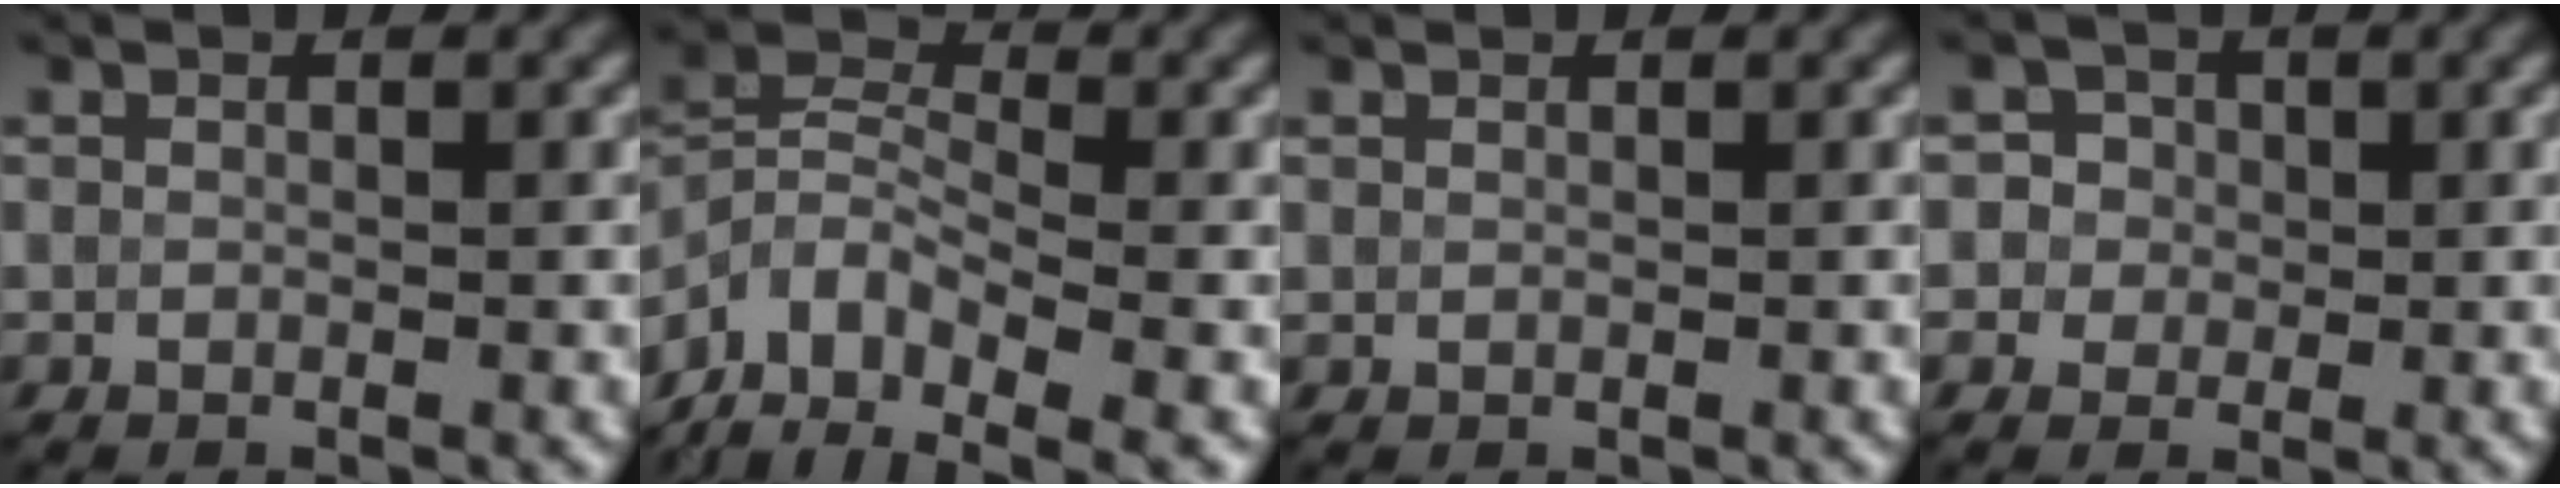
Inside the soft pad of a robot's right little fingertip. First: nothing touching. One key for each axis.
{"total": 7.3, "fx": -4.9, "fy": 3.7, "fz": 3.9, "tx": -0.069, "ty": 0.004, "tz": -0.110}
{"total": 0.8, "fx": 0.7, "fy": 0.2, "fz": 0.1, "tx": -0.003, "ty": -0.002, "tz": 0.013}
{"total": 3.7, "fx": 1.0, "fy": 3.3, "fz": 1.2, "tx": -0.002, "ty": 0.015, "tz": 0.003}